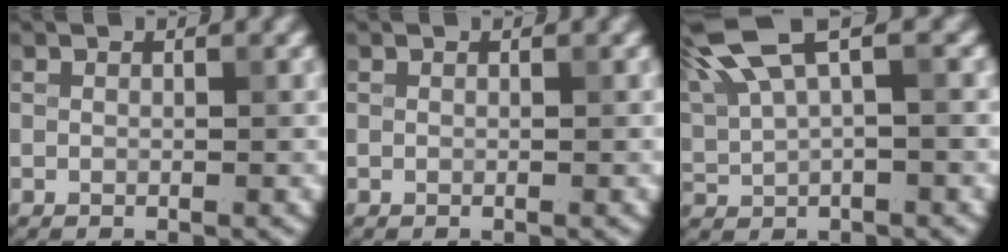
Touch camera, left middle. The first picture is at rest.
{"total": 0.0}
{"total": 7.7, "force": [4.5, 2.3, 5.8], "torque": [-0.133, 0.020, 0.088]}